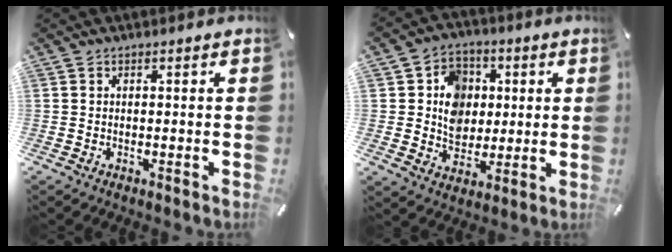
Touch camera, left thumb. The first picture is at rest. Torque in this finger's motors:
{"motor_torque": [1.36, 1.29, 0.83, -0.20, 0.28]}